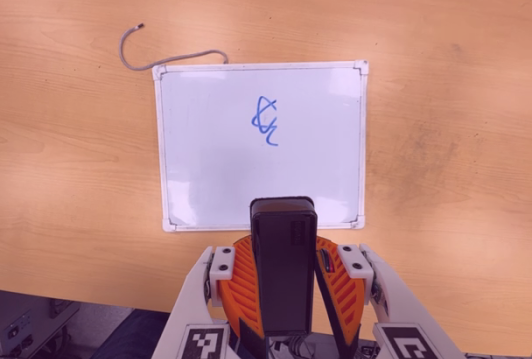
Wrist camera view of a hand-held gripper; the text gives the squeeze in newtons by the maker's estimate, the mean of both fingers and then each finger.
{"total": 9.3, "left": 9.2, "right": 9.4}